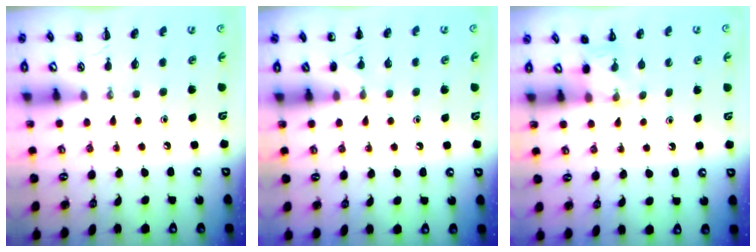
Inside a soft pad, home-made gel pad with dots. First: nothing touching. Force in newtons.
{"total": 5.3, "press": 5.0, "slide": 1.7}
{"total": 3.8, "press": 3.6, "slide": 1.1}